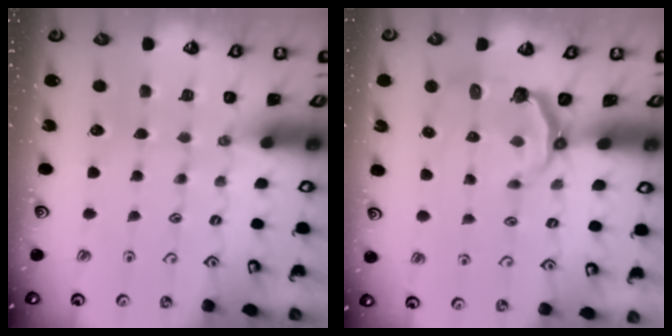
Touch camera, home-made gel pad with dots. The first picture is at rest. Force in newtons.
{"total": 4.5, "press": 2.9, "slide": 3.4}